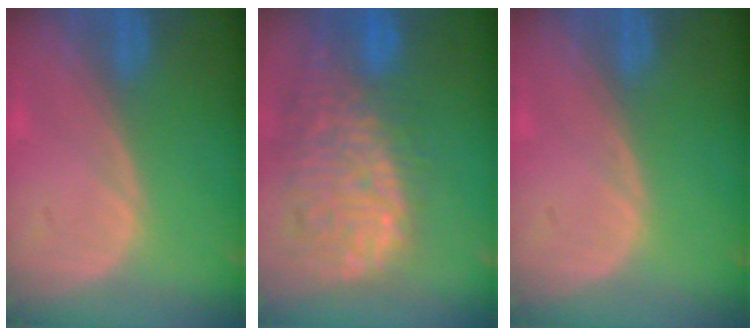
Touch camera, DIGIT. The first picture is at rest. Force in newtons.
{"total": 13.6, "press": 11.4, "slide": 7.4}
{"total": 0.0}